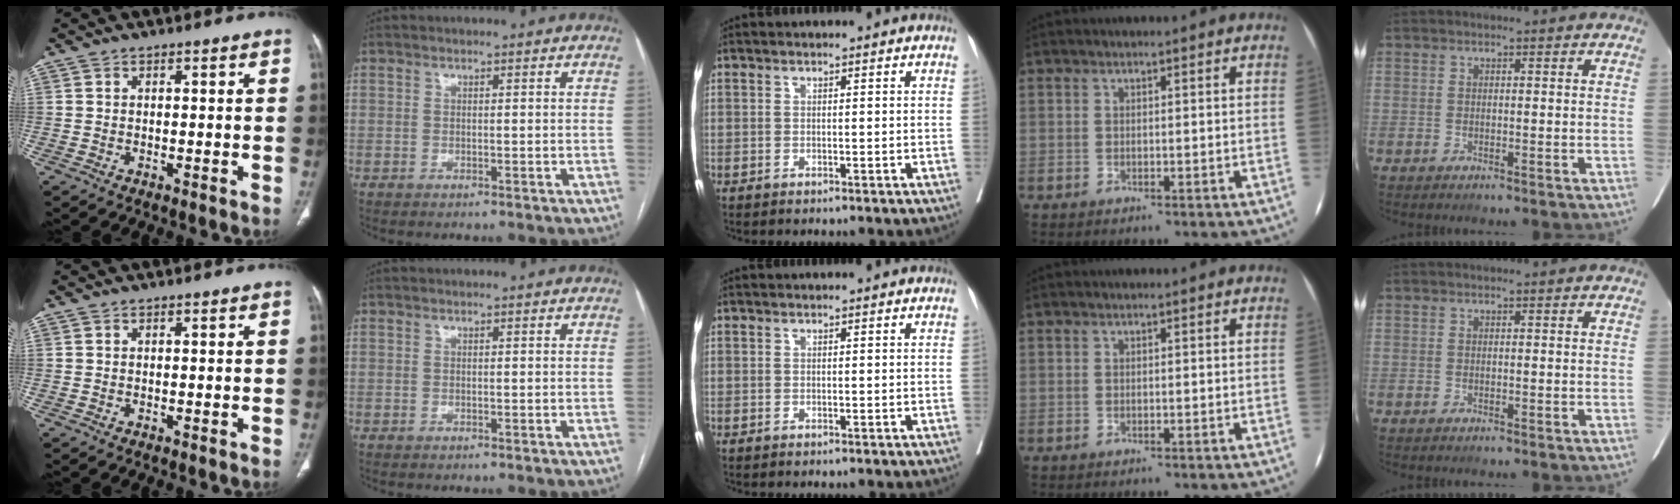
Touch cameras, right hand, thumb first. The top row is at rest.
{}